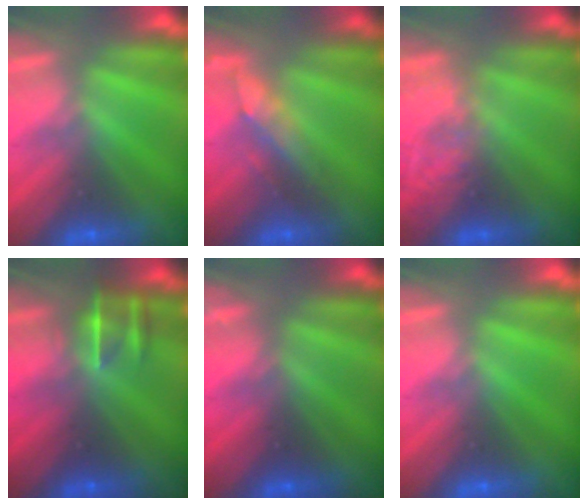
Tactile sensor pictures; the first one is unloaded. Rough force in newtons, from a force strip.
{"total": 2.8}
{"total": 2.2}
{"total": 3.3}
{"total": 2.2}
{"total": 0.0}